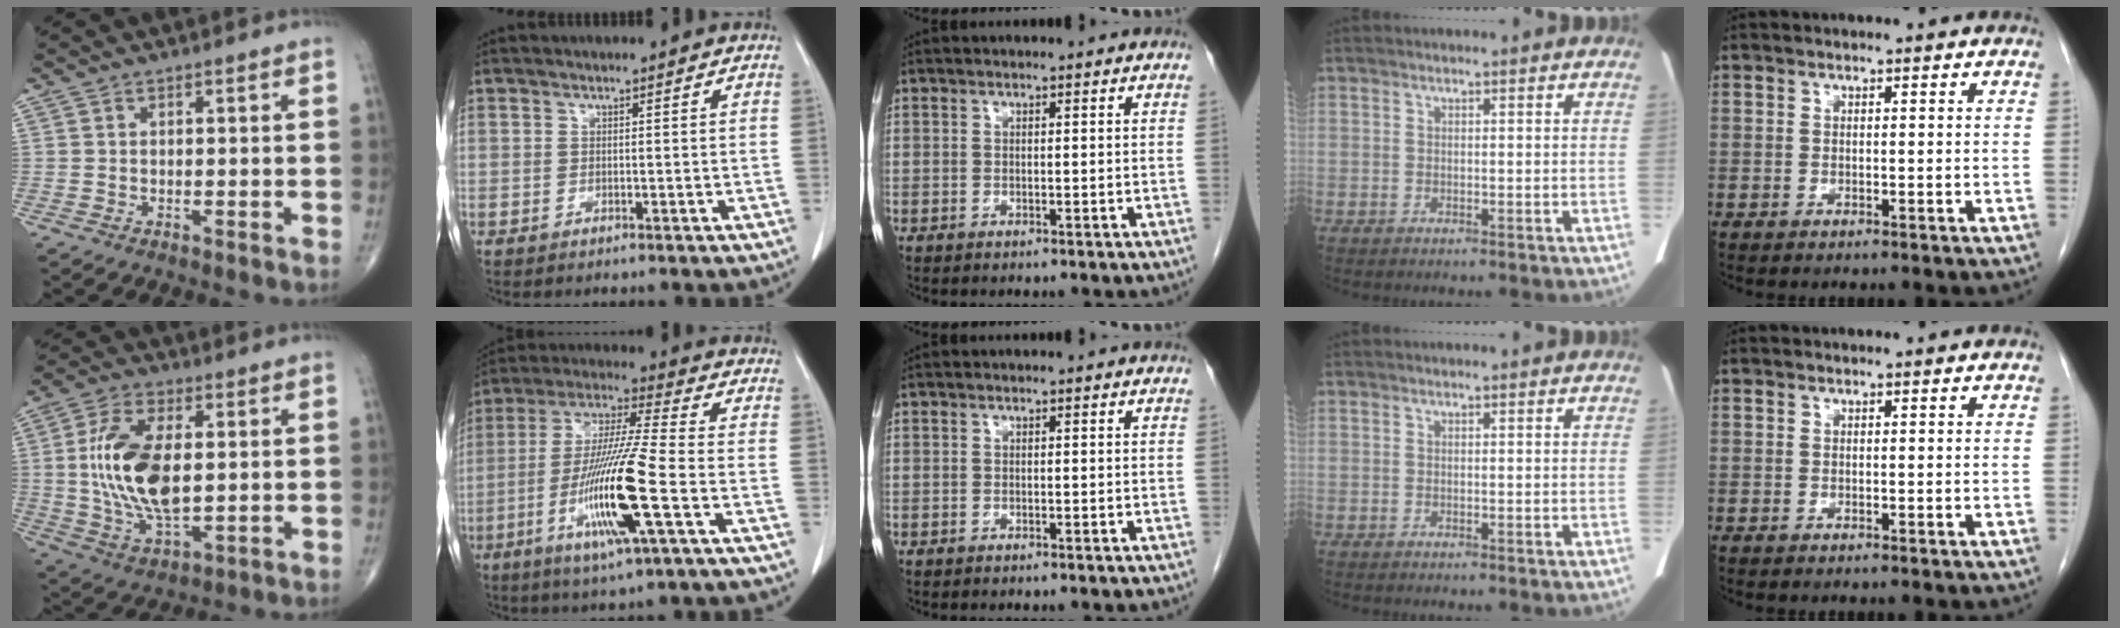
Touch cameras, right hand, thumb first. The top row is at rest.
{"thumb": {"total": 16.4, "force": [1.3, 8.2, 14.1], "torque": [-0.276, -0.010, 0.031]}, "index": {"total": 15.5, "force": [-4.9, -0.2, 14.7], "torque": [-0.298, -0.019, -0.097]}}